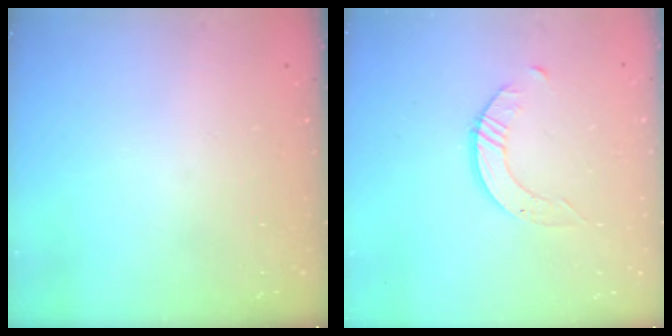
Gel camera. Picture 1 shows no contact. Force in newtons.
{"total": 1.6, "press": 1.6, "slide": 0.2}